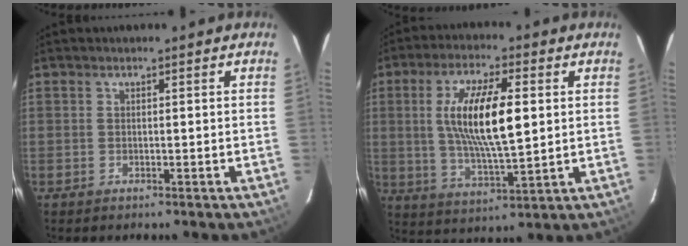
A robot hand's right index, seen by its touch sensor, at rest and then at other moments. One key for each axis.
{"total": 13.8, "fx": 2.1, "fy": 3.9, "fz": 13.1, "tx": -0.245, "ty": 0.000, "tz": 0.043}